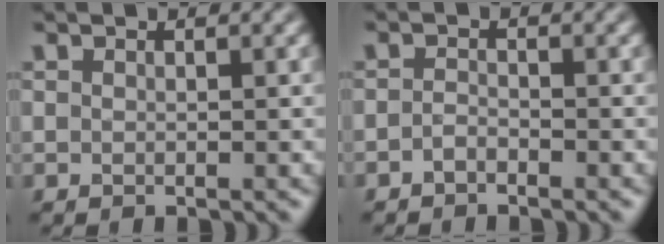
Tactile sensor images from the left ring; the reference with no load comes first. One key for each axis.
{"total": 1.0, "fx": -0.7, "fy": 0.4, "fz": 0.5, "tx": -0.011, "ty": 0.001, "tz": -0.017}